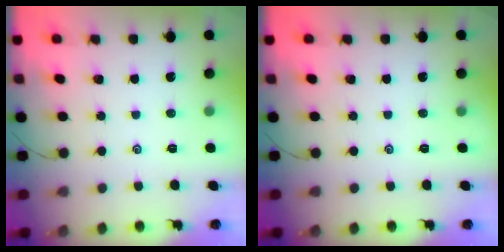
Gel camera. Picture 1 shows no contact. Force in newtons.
{"total": 0.0}